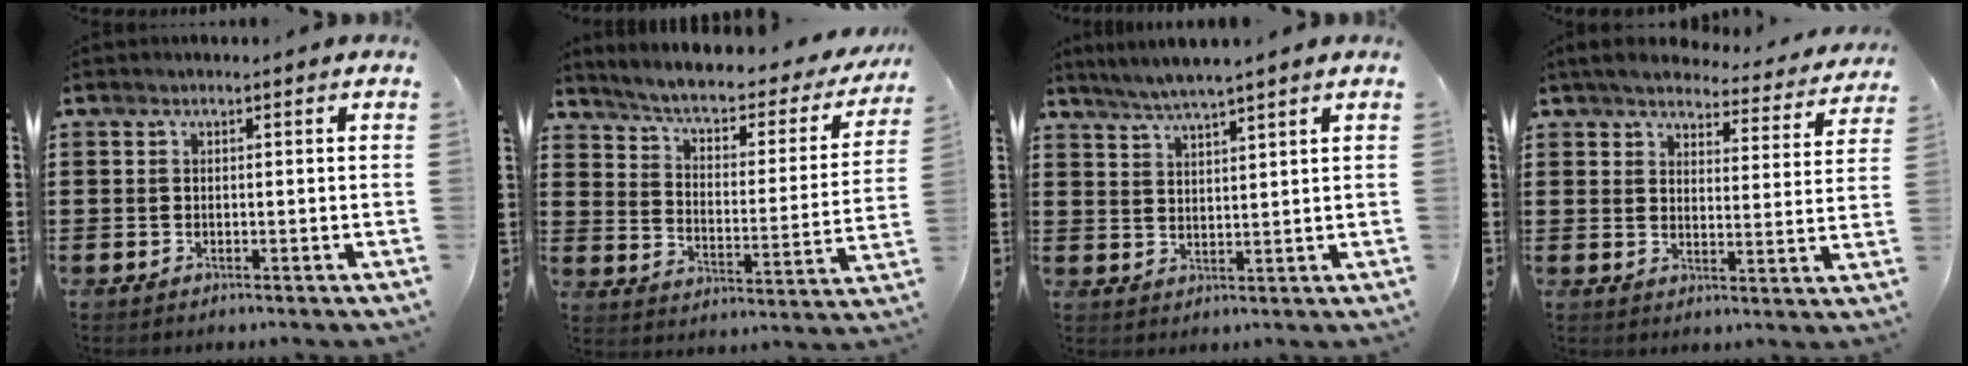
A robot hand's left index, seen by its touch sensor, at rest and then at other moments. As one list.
[{"total": 4.8, "force": [3.6, 0.9, 3.0], "torque": [-0.074, -0.026, 0.053]}, {"total": 3.7, "force": [3.3, -0.4, 1.5], "torque": [-0.038, -0.008, 0.061]}, {"total": 4.8, "force": [4.5, 0.6, 1.4], "torque": [-0.051, -0.028, 0.077]}]